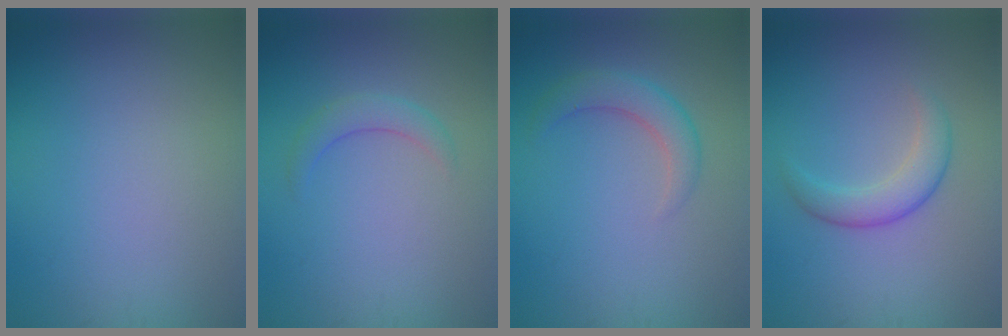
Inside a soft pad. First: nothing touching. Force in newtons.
{"total": 1.9, "press": 1.9, "slide": 0.2}
{"total": 2.8, "press": 2.8, "slide": 0.1}
{"total": 2.8, "press": 2.8, "slide": 0.1}